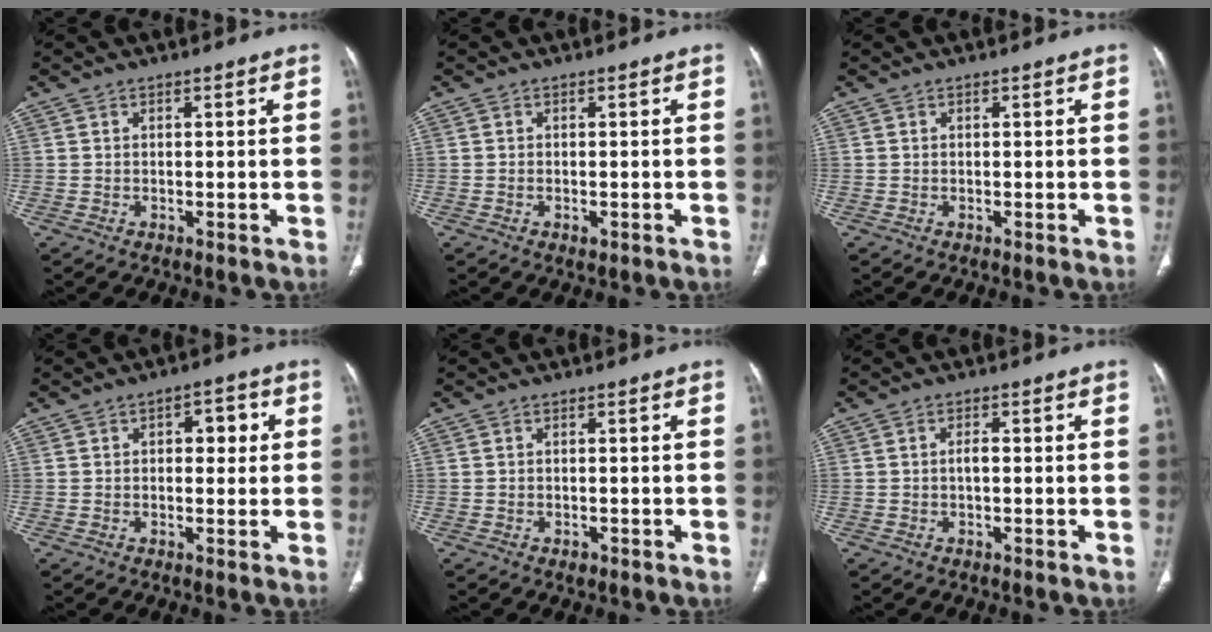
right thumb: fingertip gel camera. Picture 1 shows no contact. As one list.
[{"total": 1.1, "force": [-0.5, 0.6, 0.8], "torque": [-0.015, 0.002, -0.004]}, {"total": 0.0}, {"total": 5.2, "force": [1.1, 3.0, 4.1], "torque": [-0.031, 0.007, 0.009]}, {"total": 1.1, "force": [-0.6, 0.7, 0.5], "torque": [-0.008, 0.001, -0.006]}, {"total": 1.5, "force": [-0.2, 0.7, 1.3], "torque": [-0.023, 0.003, -0.005]}]